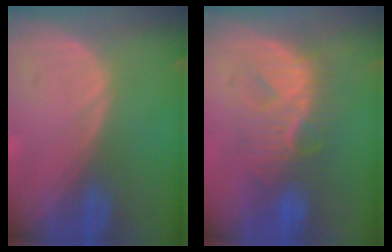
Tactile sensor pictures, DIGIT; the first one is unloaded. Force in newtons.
{"total": 8.0, "press": 7.9, "slide": 1.1}